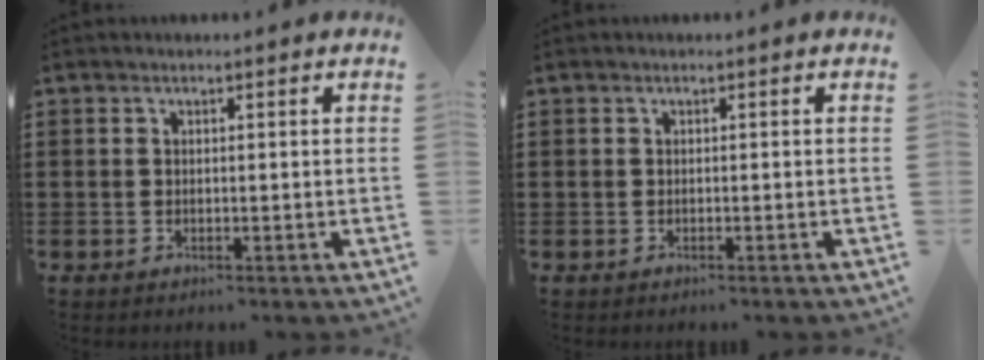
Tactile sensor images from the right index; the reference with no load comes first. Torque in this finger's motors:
{"motor_torque": [-0.39, 0.39, -0.84, -0.21]}